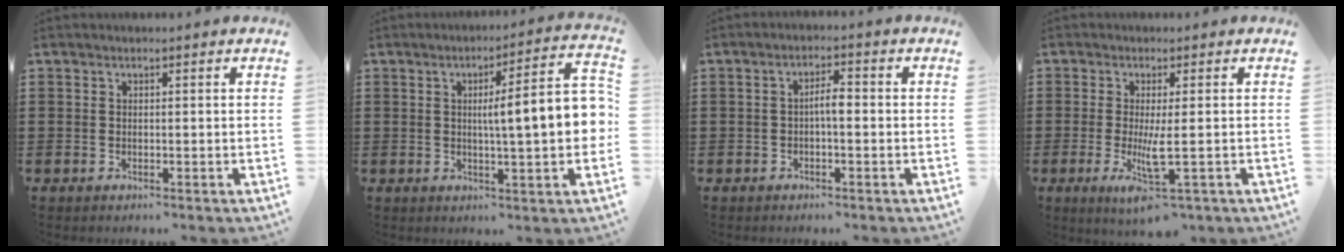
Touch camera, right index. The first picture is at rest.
{"total": 9.8, "force": [0.4, 1.4, 9.7], "torque": [-0.149, -0.007, -0.004]}
{"total": 2.8, "force": [-0.5, 0.7, 2.7], "torque": [-0.049, 0.005, -0.011]}
{"total": 5.8, "force": [-1.6, 1.0, 5.5], "torque": [-0.107, -0.024, -0.030]}